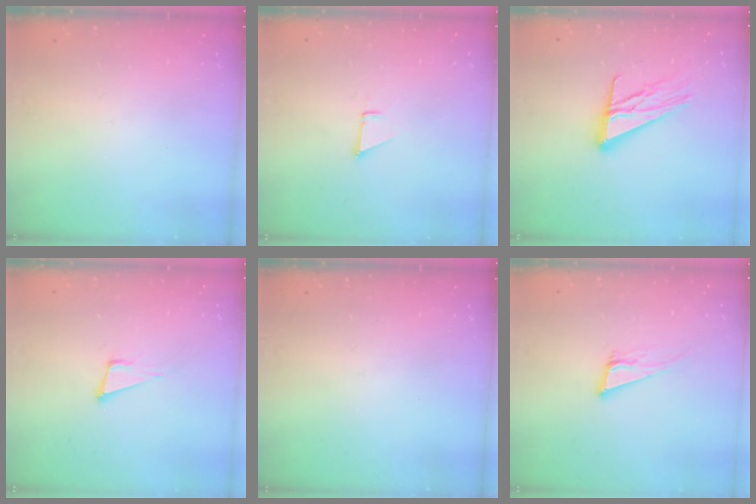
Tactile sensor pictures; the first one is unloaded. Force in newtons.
{"total": 1.5, "press": 1.5, "slide": 0.0}
{"total": 13.8, "press": 13.8, "slide": 1.1}
{"total": 5.2, "press": 4.2, "slide": 3.1}
{"total": 0.0}
{"total": 11.3, "press": 10.9, "slide": 3.3}